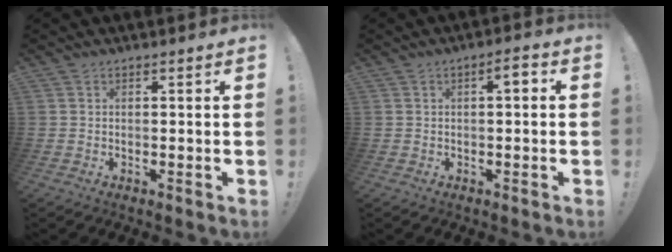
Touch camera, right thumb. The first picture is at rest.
{"total": 3.0, "force": [-0.2, 0.7, 2.9], "torque": [-0.042, 0.005, -0.010]}